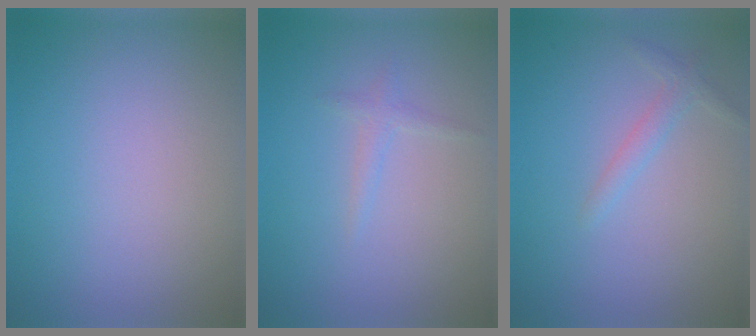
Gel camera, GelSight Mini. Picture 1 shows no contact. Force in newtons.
{"total": 1.0, "press": 1.0, "slide": 0.1}
{"total": 1.4, "press": 1.4, "slide": 0.1}